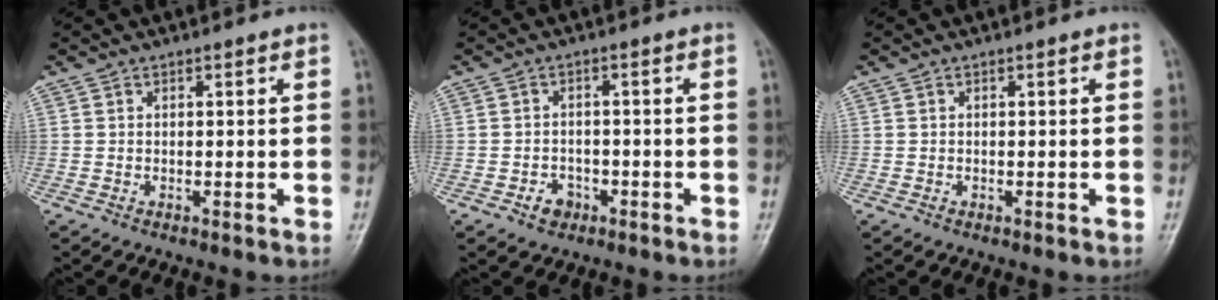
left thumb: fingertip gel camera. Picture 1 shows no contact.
{"total": 3.1, "force": [-1.7, 2.4, 1.1], "torque": [-0.005, 0.015, -0.025]}
{"total": 0.0}